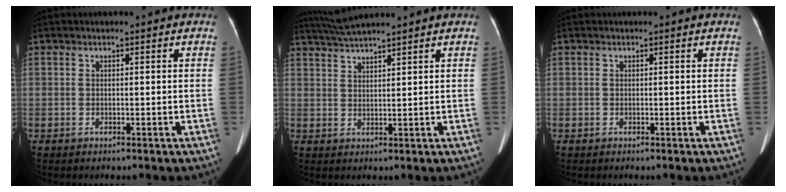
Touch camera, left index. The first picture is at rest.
{"total": 7.0, "force": [6.3, -0.8, 3.0], "torque": [-0.057, 0.020, 0.108]}
{"total": 0.0}